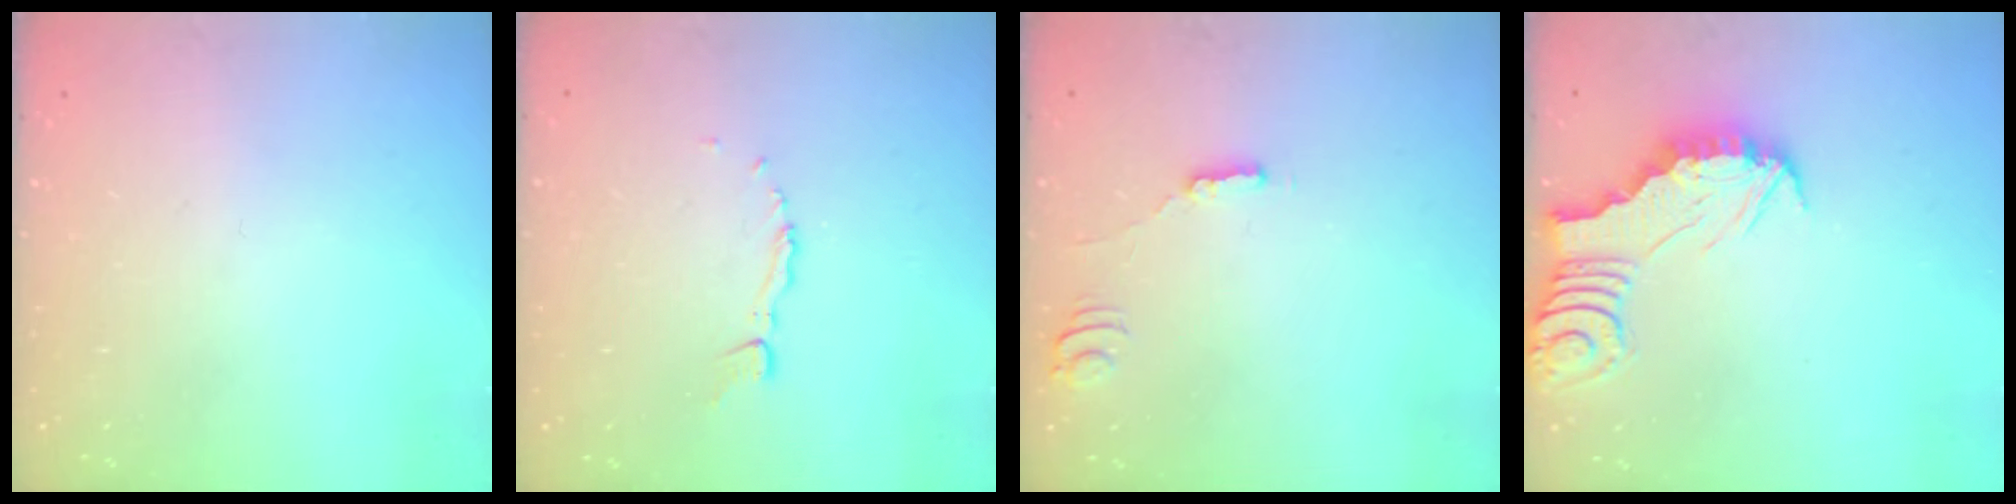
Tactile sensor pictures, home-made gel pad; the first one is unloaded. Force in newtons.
{"total": 3.9, "press": 3.9, "slide": 0.5}
{"total": 0.9, "press": 0.9, "slide": 0.3}
{"total": 2.6, "press": 2.6, "slide": 0.2}